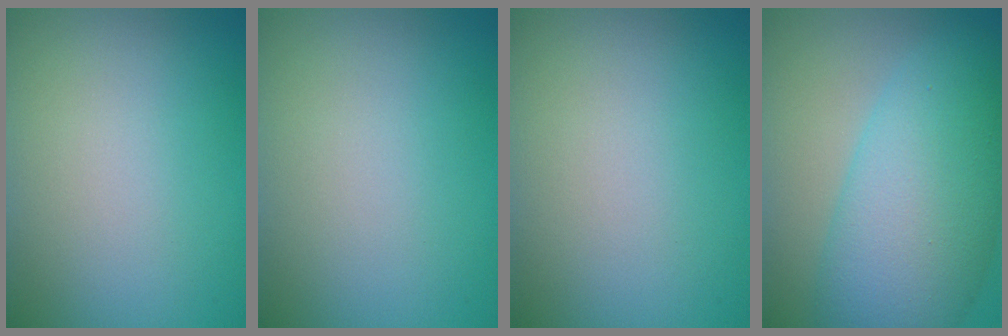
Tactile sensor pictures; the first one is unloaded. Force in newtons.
{"total": 0.0}
{"total": 0.0}
{"total": 9.9, "press": 9.9, "slide": 0.2}